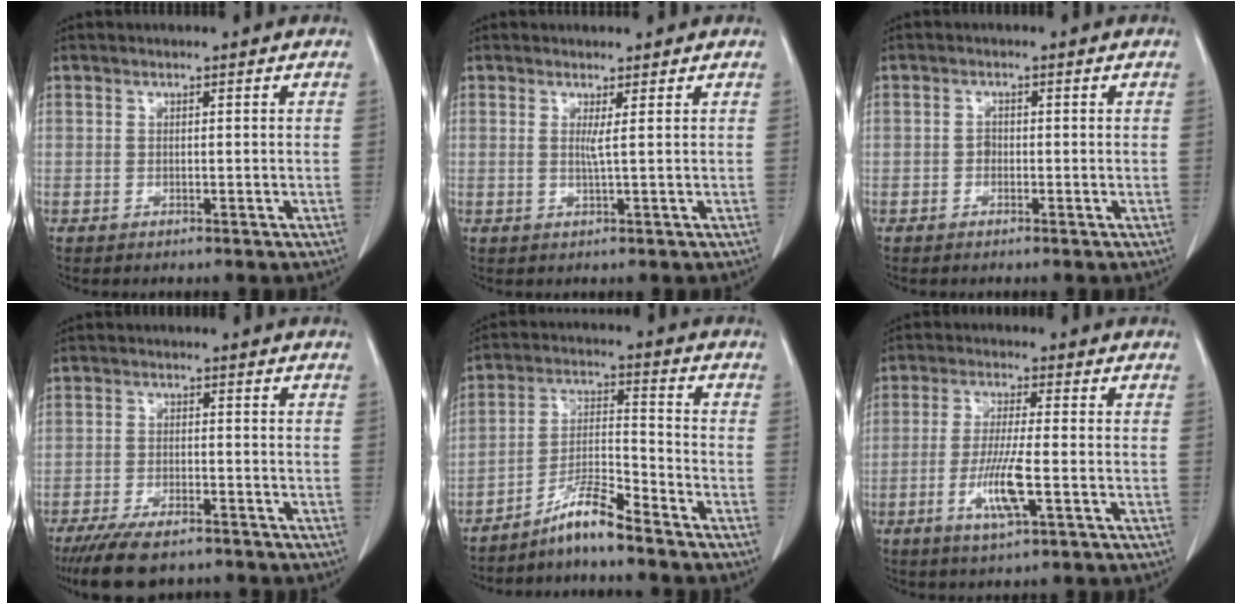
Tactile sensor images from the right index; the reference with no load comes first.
{"total": 1.2, "force": [0.4, -0.4, 1.0], "torque": [-0.025, -0.005, 0.008]}
{"total": 0.9, "force": [-0.3, 0.8, 0.5], "torque": [-0.005, 0.004, -0.008]}
{"total": 9.4, "force": [-7.4, 2.7, 5.1], "torque": [-0.084, -0.016, -0.120]}
{"total": 7.0, "force": [-5.9, -0.1, 3.7], "torque": [-0.075, -0.004, -0.114]}
{"total": 7.3, "force": [-2.4, 0.3, 6.9], "torque": [-0.136, -0.013, -0.044]}